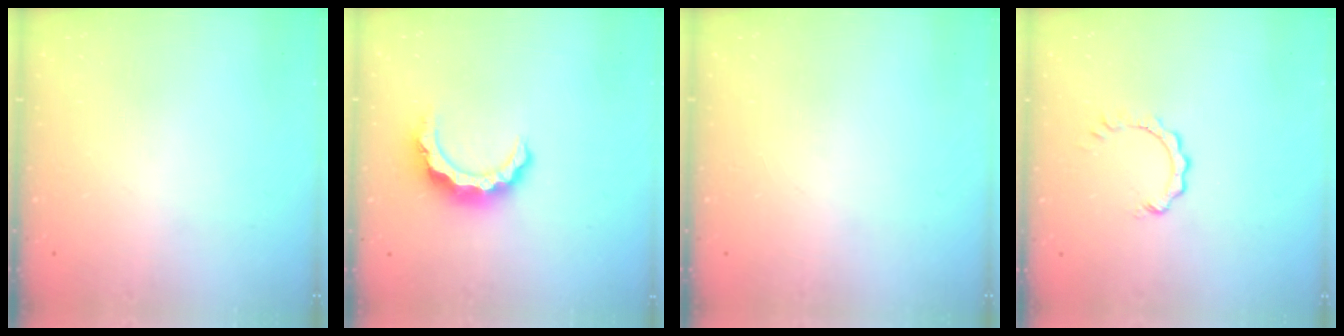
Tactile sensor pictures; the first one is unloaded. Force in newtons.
{"total": 8.1, "press": 8.1, "slide": 0.7}
{"total": 0.0}
{"total": 1.3, "press": 1.2, "slide": 0.2}